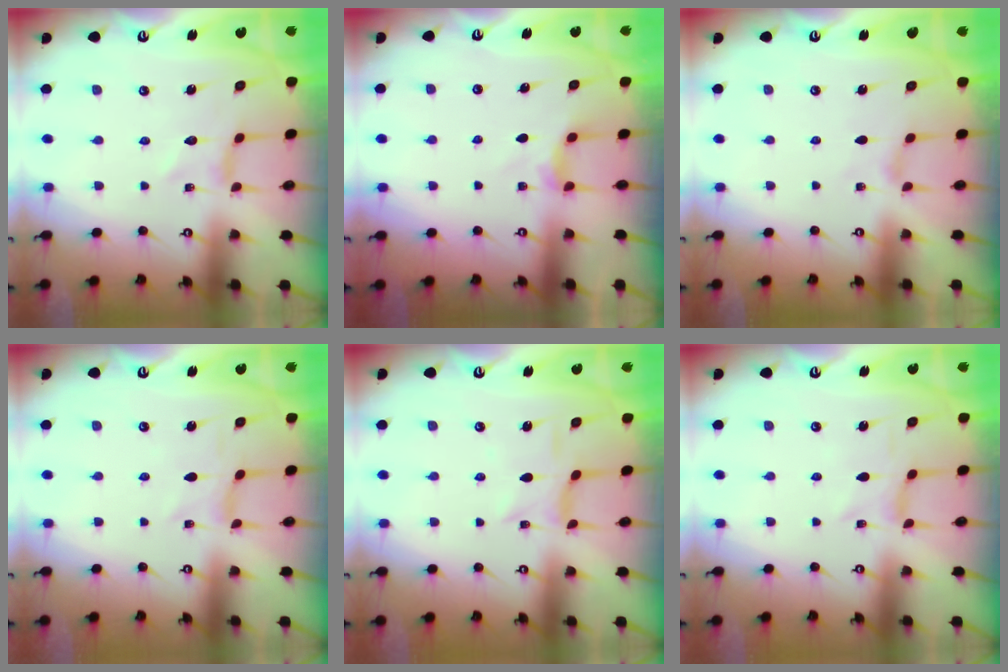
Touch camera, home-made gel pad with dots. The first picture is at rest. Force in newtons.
{"total": 2.8, "press": 2.8, "slide": 0.5}
{"total": 0.0}
{"total": 0.7, "press": 0.6, "slide": 0.3}
{"total": 2.5, "press": 2.5, "slide": 0.2}
{"total": 0.0}